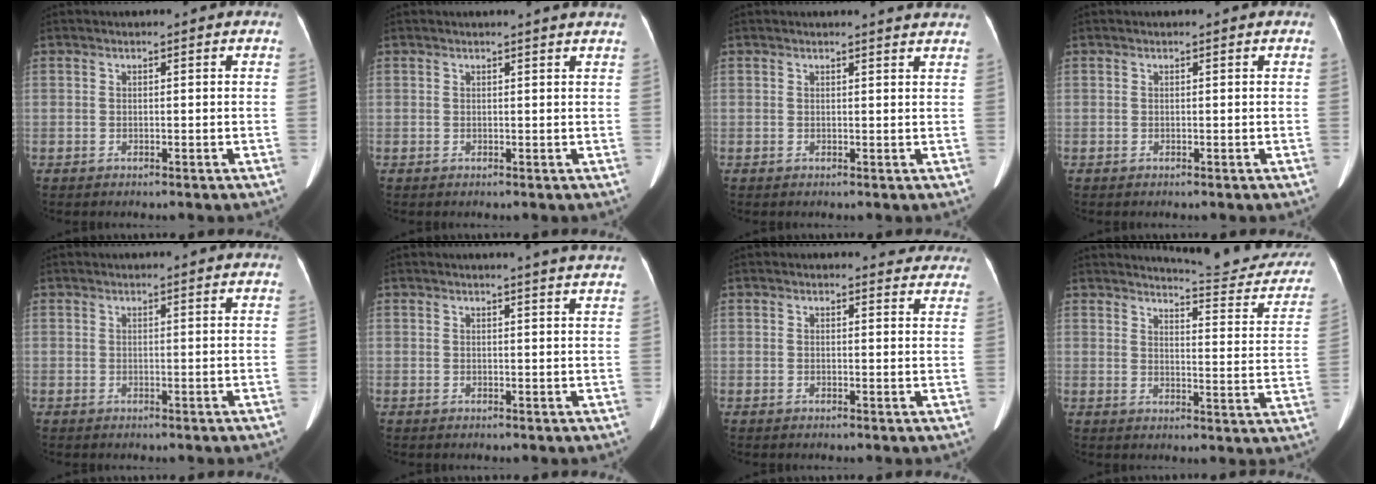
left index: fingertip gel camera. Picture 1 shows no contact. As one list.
[{"total": 2.7, "force": [2.5, -0.5, 0.9], "torque": [-0.016, -0.003, 0.022]}, {"total": 4.1, "force": [4.0, -0.1, 1.0], "torque": [-0.015, -0.004, 0.030]}, {"total": 0.0}, {"total": 1.2, "force": [1.2, -0.1, 0.4], "torque": [-0.014, 0.006, 0.018]}, {"total": 6.3, "force": [5.8, -0.7, 2.3], "torque": [-0.027, -0.003, 0.047]}, {"total": 6.0, "force": [5.7, 1.5, 0.4], "torque": [0.017, -0.013, 0.036]}, {"total": 16.5, "force": [16.0, 1.6, 3.5], "torque": [-0.027, -0.090, 0.169]}]